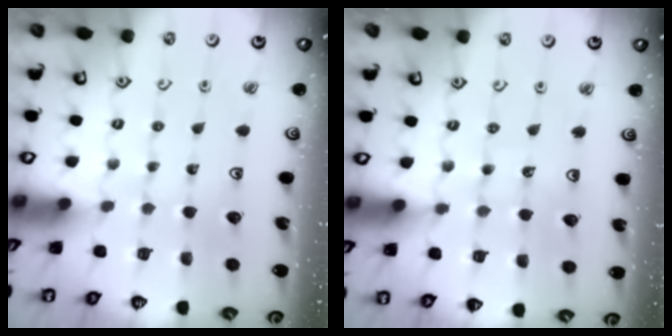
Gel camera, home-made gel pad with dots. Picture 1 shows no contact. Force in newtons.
{"total": 5.0, "press": 4.6, "slide": 2.0}